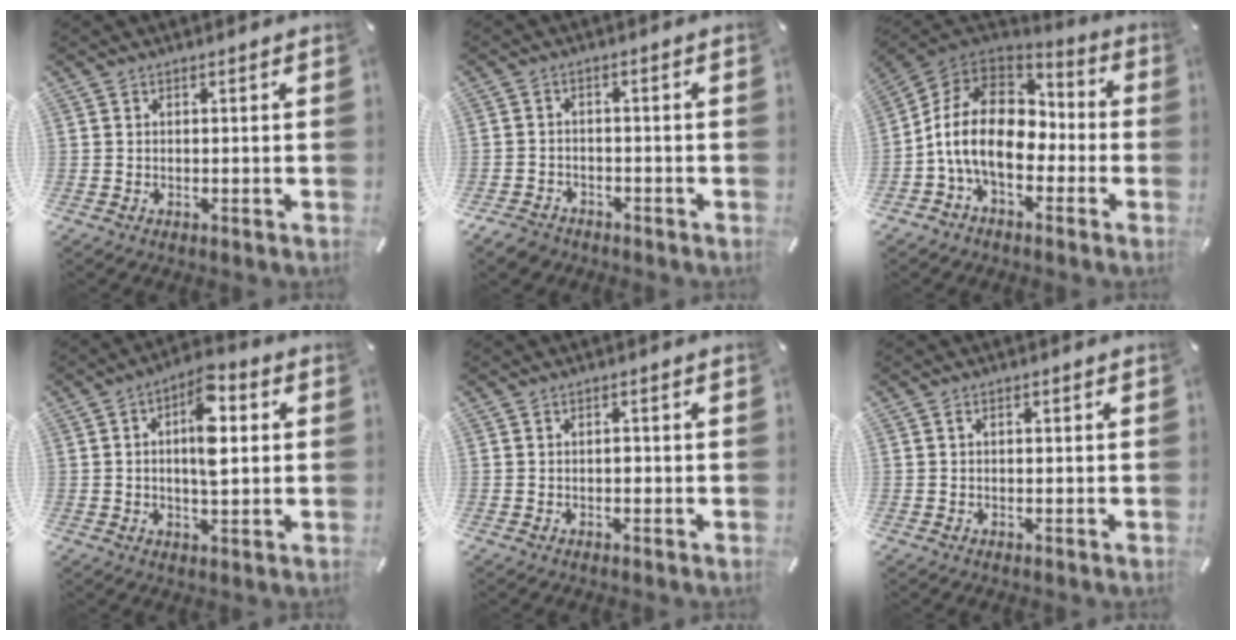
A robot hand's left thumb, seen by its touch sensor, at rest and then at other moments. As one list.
[{"total": 3.7, "force": [-2.9, 2.1, 0.8], "torque": [-0.025, 0.015, -0.061]}, {"total": 15.7, "force": [-3.3, 10.8, 10.9], "torque": [-0.233, 0.025, -0.060]}, {"total": 10.4, "force": [2.1, 4.8, 9.0], "torque": [-0.136, -0.009, 0.029]}, {"total": 1.2, "force": [-0.3, 0.8, 0.9], "torque": [-0.018, 0.001, -0.006]}, {"total": 1.0, "force": [-0.1, 0.5, 0.8], "torque": [-0.016, 0.002, -0.003]}]